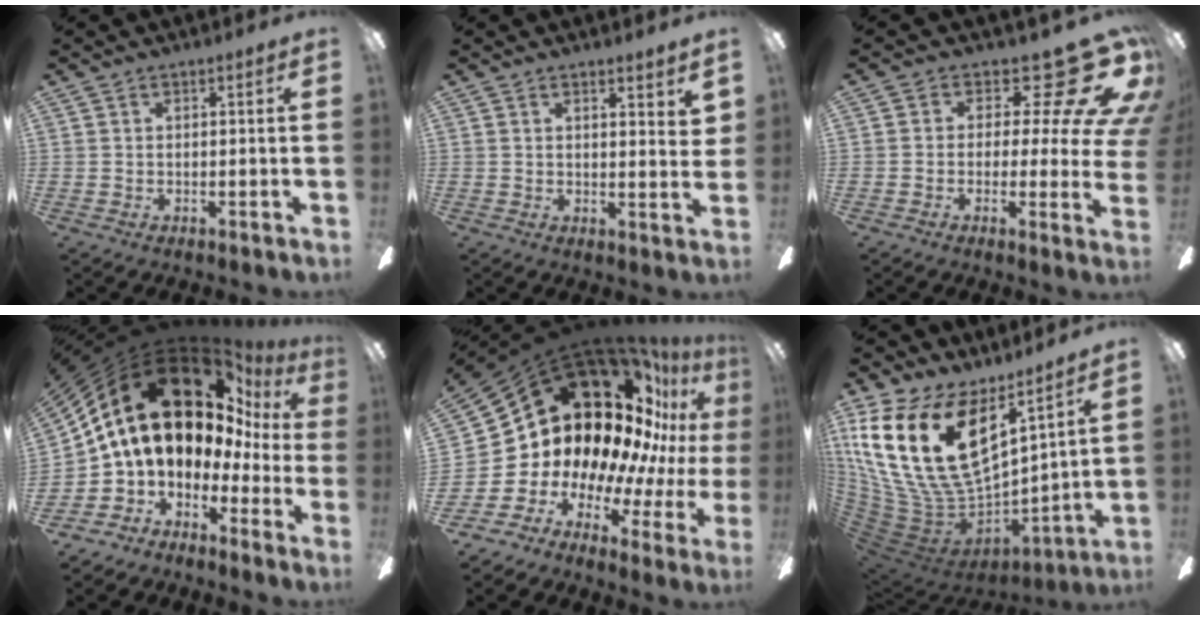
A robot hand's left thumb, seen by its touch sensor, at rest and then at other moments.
{"total": 3.6, "force": [2.4, 1.2, 2.4], "torque": [-0.028, -0.013, 0.038]}
{"total": 15.4, "force": [8.0, 6.8, 11.3], "torque": [-0.148, -0.057, 0.126]}
{"total": 21.2, "force": [10.4, 11.6, 14.4], "torque": [-0.290, -0.072, 0.193]}
{"total": 26.4, "force": [11.3, 16.2, 17.6], "torque": [-0.280, -0.140, 0.244]}
{"total": 25.3, "force": [9.9, 13.3, 19.1], "torque": [-0.431, -0.070, 0.186]}